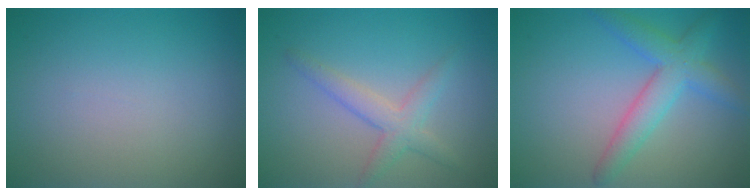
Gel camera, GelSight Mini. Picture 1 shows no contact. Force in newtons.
{"total": 2.2, "press": 2.2, "slide": 0.2}
{"total": 2.9, "press": 2.9, "slide": 0.2}